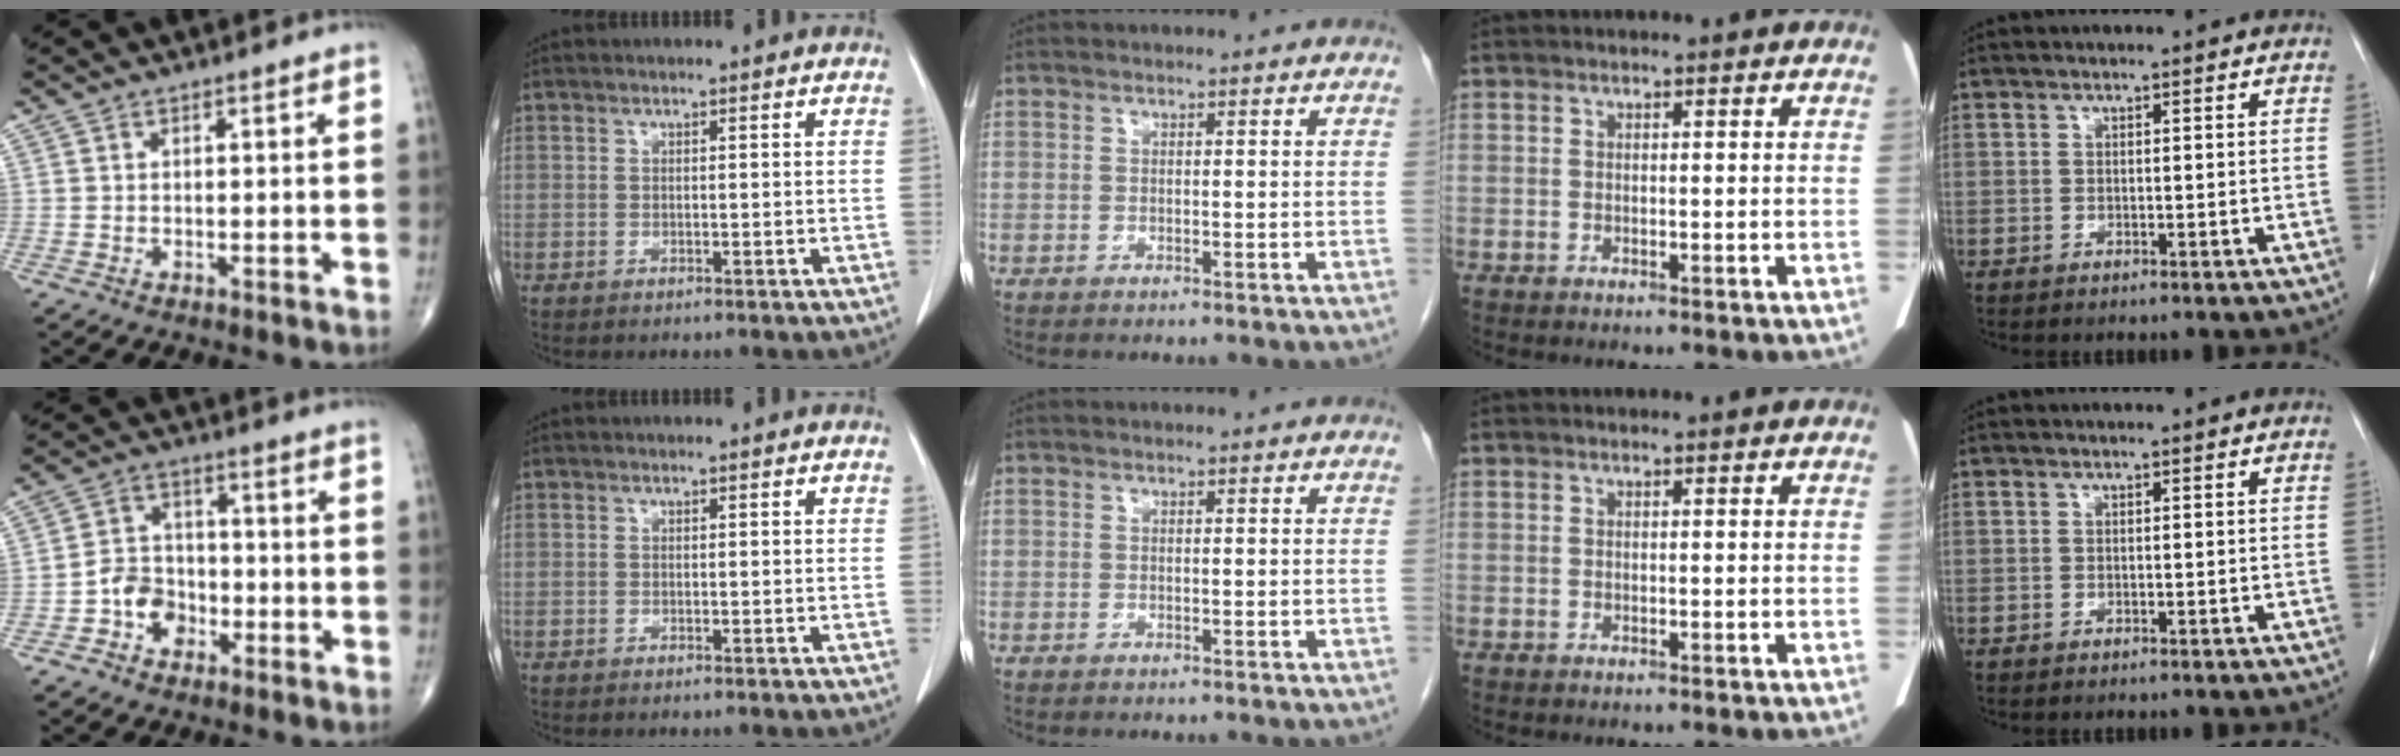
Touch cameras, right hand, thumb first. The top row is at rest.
{"thumb": {"total": 6.9, "force": [-2.6, 5.6, 3.2], "torque": [-0.026, 0.031, -0.054]}}